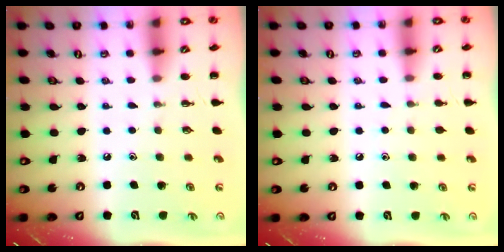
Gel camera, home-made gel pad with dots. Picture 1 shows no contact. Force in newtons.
{"total": 3.4, "press": 3.1, "slide": 1.2}